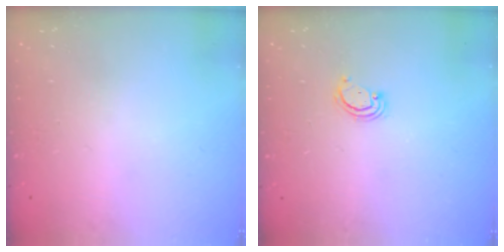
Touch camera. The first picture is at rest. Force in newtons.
{"total": 2.6, "press": 2.6, "slide": 0.3}